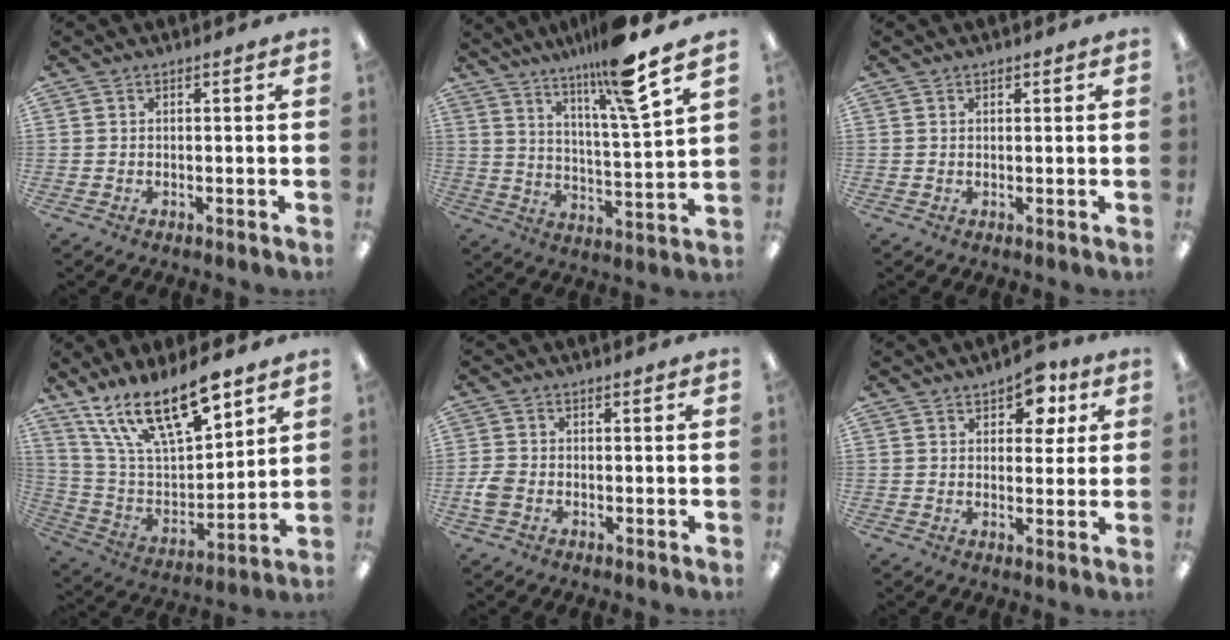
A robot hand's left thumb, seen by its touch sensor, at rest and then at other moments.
{"total": 14.5, "force": [11.2, 0.4, 9.3], "torque": [-0.164, -0.061, 0.173]}
{"total": 0.7, "force": [0.6, 0.4, 0.2], "torque": [-0.003, 0.000, 0.012]}
{"total": 20.0, "force": [13.9, 7.3, 12.3], "torque": [-0.222, -0.081, 0.247]}
{"total": 3.2, "force": [-1.0, 2.4, 2.0], "torque": [-0.039, 0.006, -0.019]}
{"total": 7.7, "force": [4.4, 4.3, 4.6], "torque": [-0.044, -0.014, 0.072]}